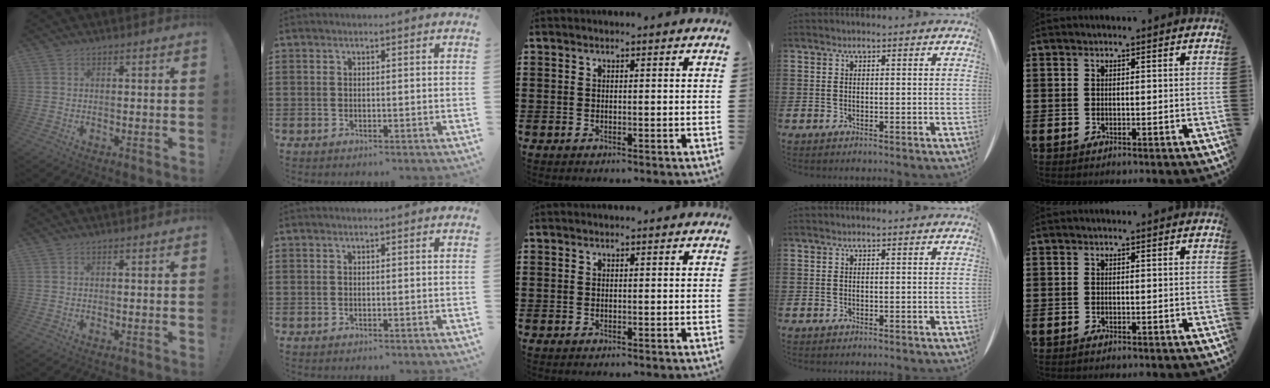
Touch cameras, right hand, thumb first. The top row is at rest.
{}